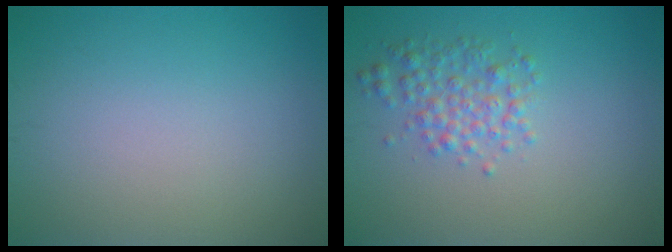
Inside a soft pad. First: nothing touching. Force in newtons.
{"total": 2.6, "press": 2.6, "slide": 0.0}